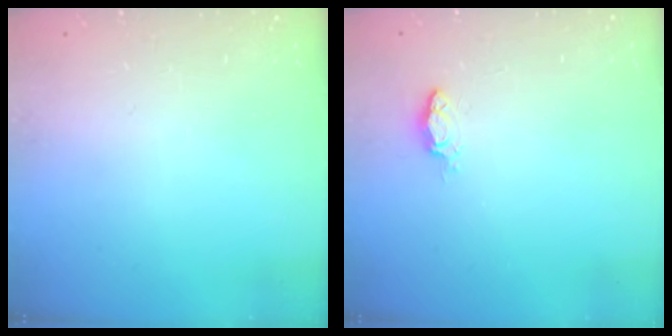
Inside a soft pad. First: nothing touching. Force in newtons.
{"total": 2.8, "press": 2.8, "slide": 0.4}